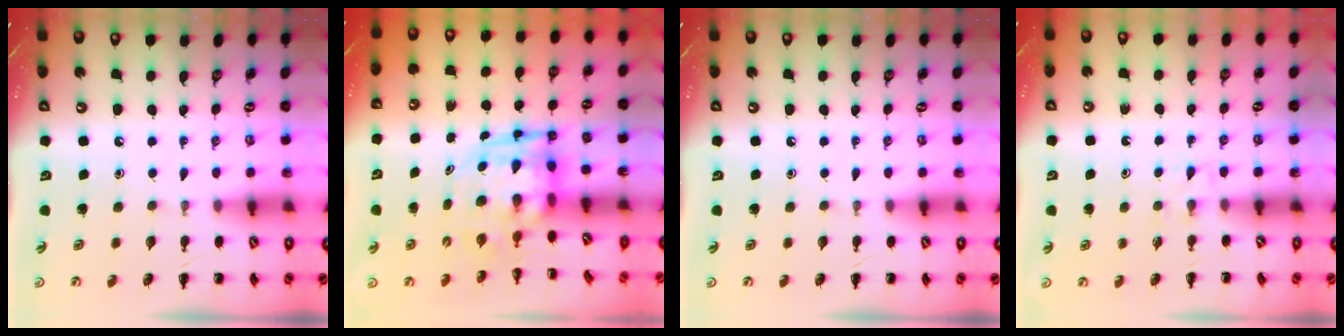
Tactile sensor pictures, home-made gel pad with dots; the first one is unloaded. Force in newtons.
{"total": 5.3, "press": 5.1, "slide": 1.4}
{"total": 0.0}
{"total": 2.2, "press": 2.0, "slide": 1.0}